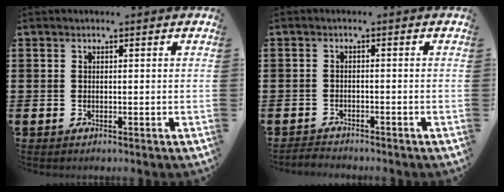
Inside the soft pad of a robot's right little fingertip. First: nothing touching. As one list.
[{"total": 1.3, "force": [-1.3, 0.1, -0.1], "torque": [-0.003, 0.003, -0.029]}]